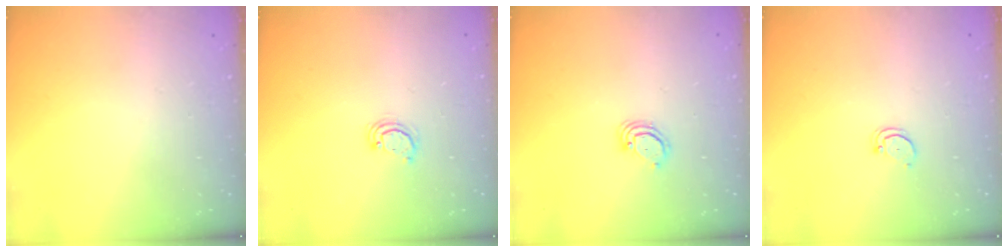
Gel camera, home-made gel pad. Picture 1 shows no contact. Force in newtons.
{"total": 2.6, "press": 2.6, "slide": 0.3}
{"total": 2.8, "press": 2.8, "slide": 0.3}
{"total": 2.7, "press": 2.7, "slide": 0.2}